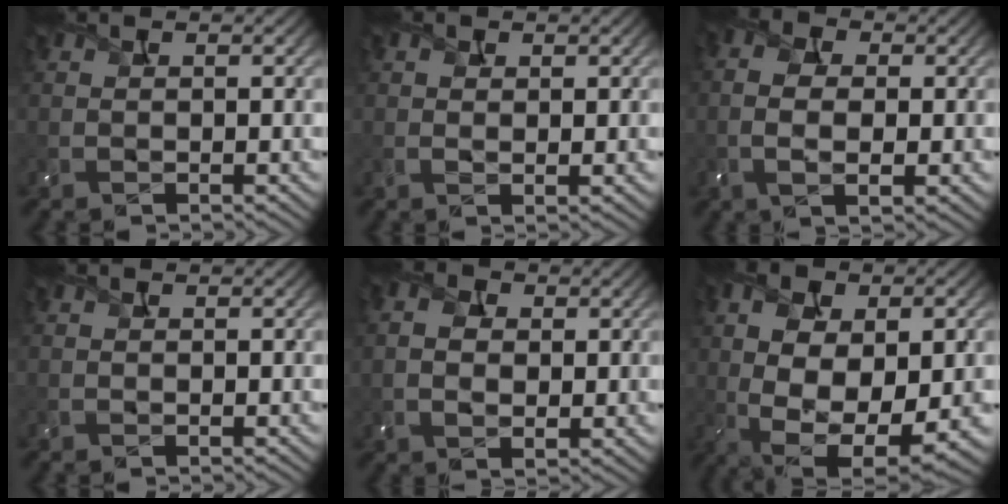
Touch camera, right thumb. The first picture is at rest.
{"total": 1.7, "force": [0.7, 0.9, 1.3], "torque": [-0.028, 0.002, 0.014]}
{"total": 5.3, "force": [-0.2, 3.0, 4.4], "torque": [-0.106, 0.000, -0.014]}
{"total": 0.0}
{"total": 4.6, "force": [0.7, 3.1, 3.4], "torque": [-0.071, 0.001, 0.010]}
{"total": 15.9, "force": [-1.7, 8.5, 13.3], "torque": [-0.213, -0.010, -0.017]}